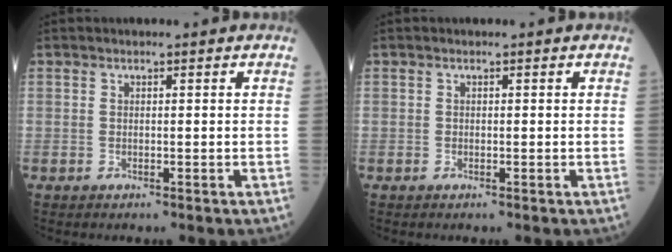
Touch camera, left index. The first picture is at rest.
{"total": 0.0}